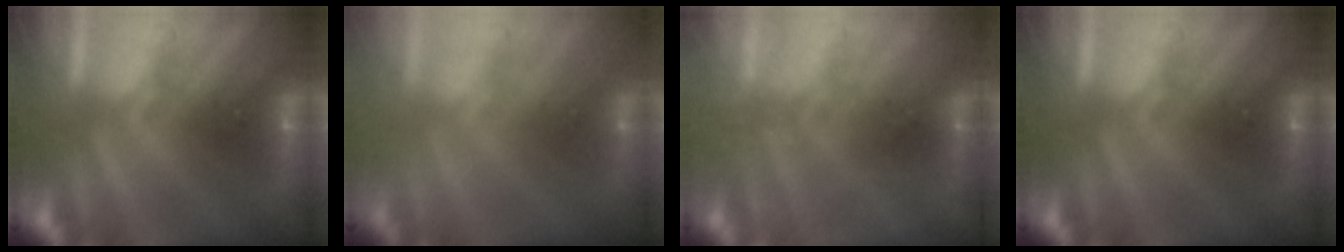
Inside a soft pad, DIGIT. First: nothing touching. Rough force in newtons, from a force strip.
{"total": 2.8}
{"total": 2.2}
{"total": 0.0}